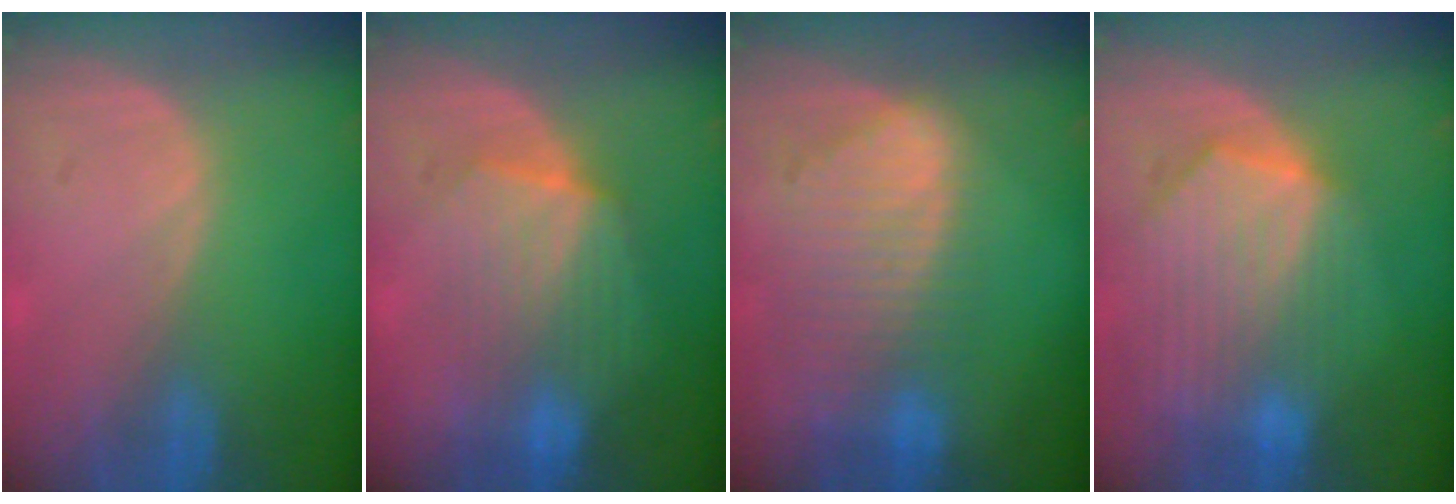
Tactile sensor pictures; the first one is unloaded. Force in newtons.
{"total": 7.3, "press": 7.2, "slide": 0.7}
{"total": 9.4, "press": 8.2, "slide": 4.7}
{"total": 10.4, "press": 9.2, "slide": 4.9}